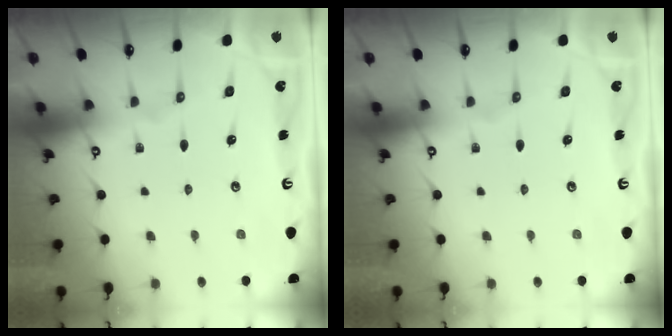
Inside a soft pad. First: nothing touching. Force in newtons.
{"total": 0.0}